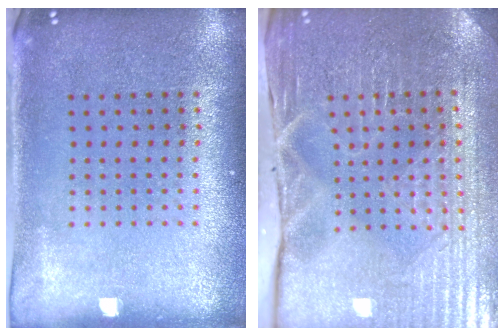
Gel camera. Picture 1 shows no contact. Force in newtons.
{"total": 4.1, "press": 4.1, "slide": 0.5}